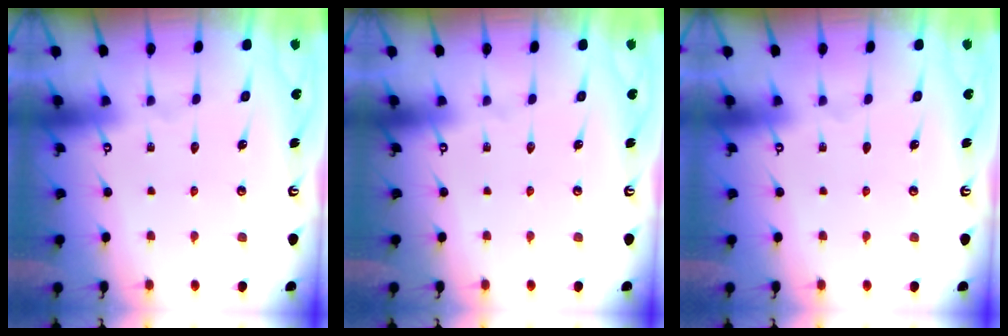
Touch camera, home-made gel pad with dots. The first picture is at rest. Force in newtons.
{"total": 0.0}
{"total": 0.0}